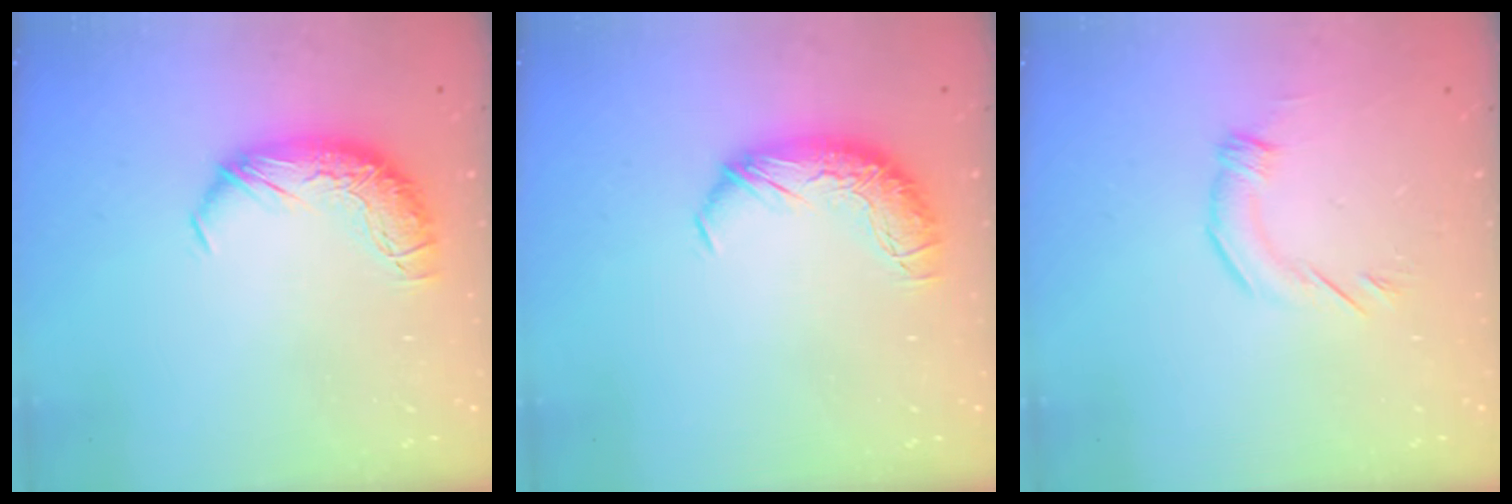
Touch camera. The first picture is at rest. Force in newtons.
{"total": 0.0}
{"total": 2.7, "press": 2.4, "slide": 1.1}